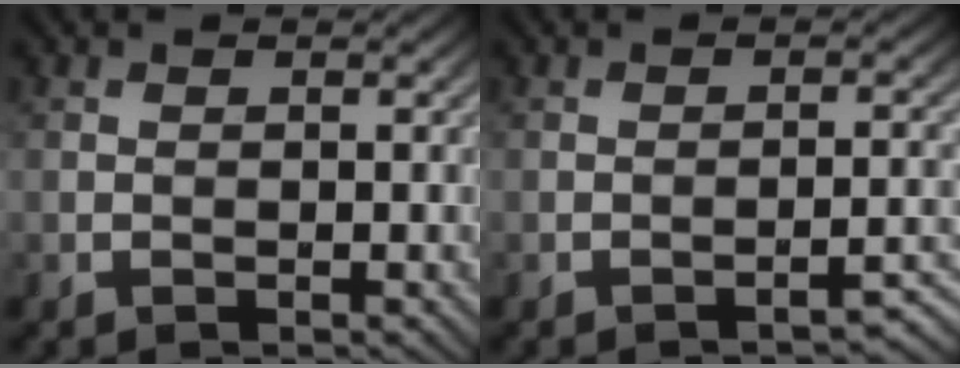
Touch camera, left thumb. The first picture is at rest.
{"total": 2.6, "force": [-2.1, 0.3, 1.5], "torque": [-0.016, 0.010, -0.031]}